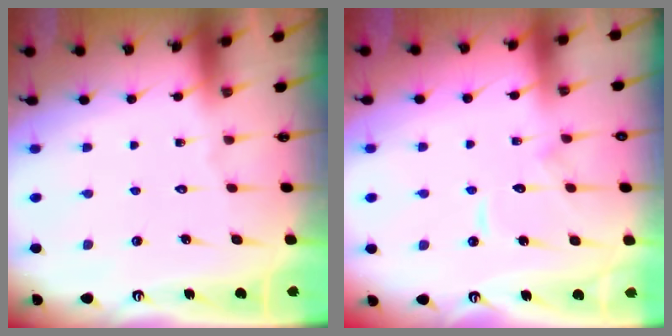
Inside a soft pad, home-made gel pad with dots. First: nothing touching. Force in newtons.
{"total": 8.5, "press": 8.4, "slide": 0.8}